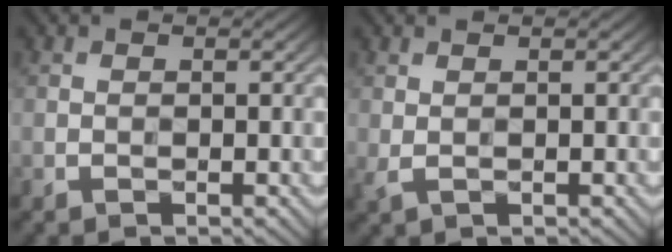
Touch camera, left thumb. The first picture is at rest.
{"total": 1.3, "force": [0.4, 0.6, 1.1], "torque": [-0.036, -0.001, 0.012]}